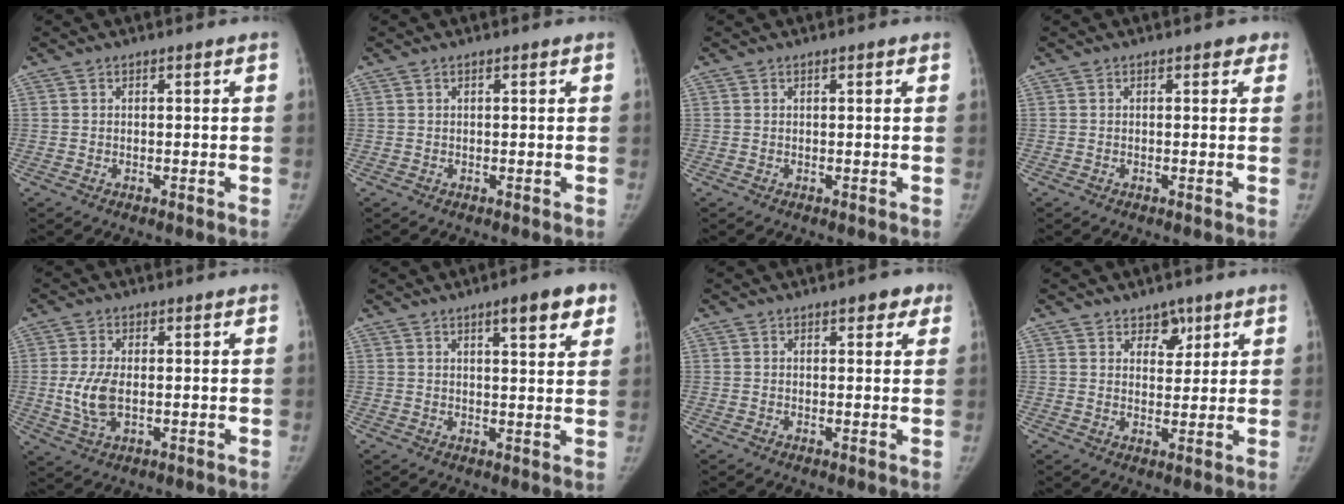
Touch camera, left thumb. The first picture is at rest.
{"total": 0.6, "force": [0.4, 0.1, 0.5], "torque": [-0.009, 0.003, 0.005]}
{"total": 0.7, "force": [0.4, 0.1, 0.5], "torque": [-0.008, 0.000, 0.005]}
{"total": 1.6, "force": [0.9, 1.0, 0.8], "torque": [0.009, 0.000, 0.004]}
{"total": 6.6, "force": [-0.3, 3.6, 5.5], "torque": [-0.122, -0.005, -0.001]}
{"total": 7.7, "force": [4.4, 2.0, 6.0], "torque": [-0.064, -0.017, 0.056]}
{"total": 3.5, "force": [2.0, 1.8, 2.3], "torque": [-0.008, -0.003, 0.019]}
{"total": 4.4, "force": [2.9, 2.7, 1.9], "torque": [0.000, -0.019, 0.046]}